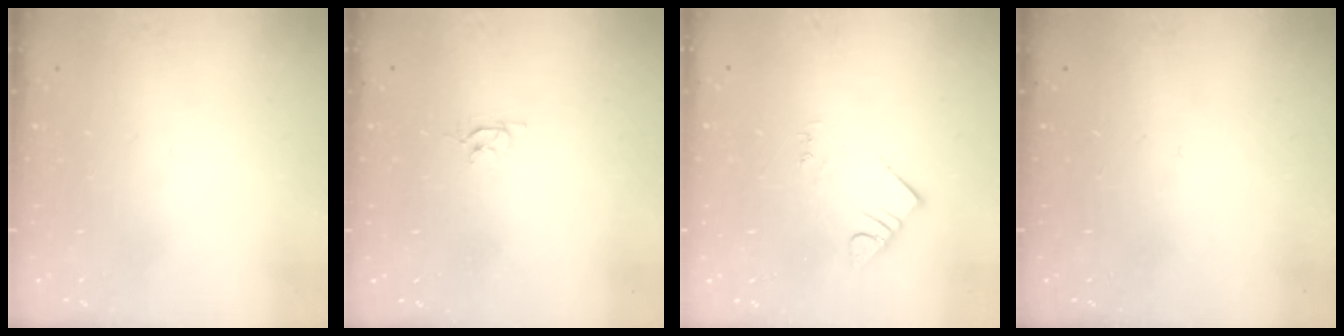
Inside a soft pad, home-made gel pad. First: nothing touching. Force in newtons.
{"total": 2.6, "press": 2.6, "slide": 0.3}
{"total": 3.0, "press": 3.0, "slide": 0.3}
{"total": 0.0}